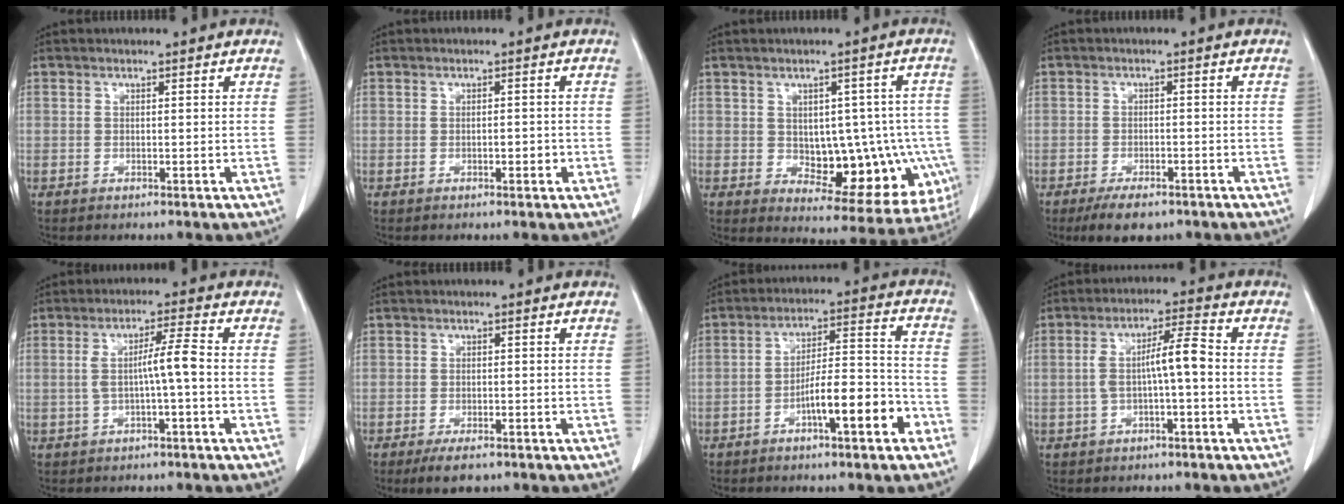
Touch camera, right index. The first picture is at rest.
{"total": 1.3, "force": [-0.4, 0.5, 1.1], "torque": [-0.018, 0.001, -0.006]}
{"total": 14.6, "force": [-2.4, 8.3, 11.8], "torque": [-0.124, 0.022, -0.009]}
{"total": 5.0, "force": [-3.6, 2.1, 2.7], "torque": [-0.043, -0.002, -0.053]}
{"total": 5.1, "force": [-0.6, -0.3, 5.0], "torque": [-0.089, 0.015, -0.009]}
{"total": 3.8, "force": [-2.8, 1.5, 2.2], "torque": [-0.036, -0.004, -0.039]}
{"total": 10.2, "force": [-5.0, 1.4, 8.7], "torque": [-0.140, 0.022, -0.078]}
{"total": 6.3, "force": [-0.7, 0.7, 6.2], "torque": [-0.115, 0.023, -0.010]}